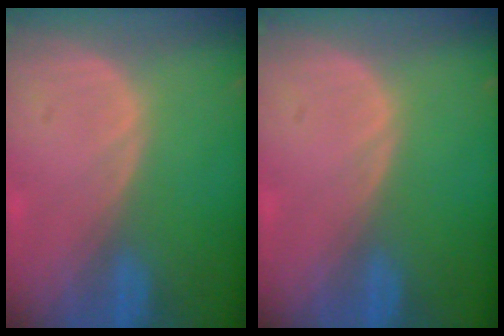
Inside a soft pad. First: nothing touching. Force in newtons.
{"total": 0.0}